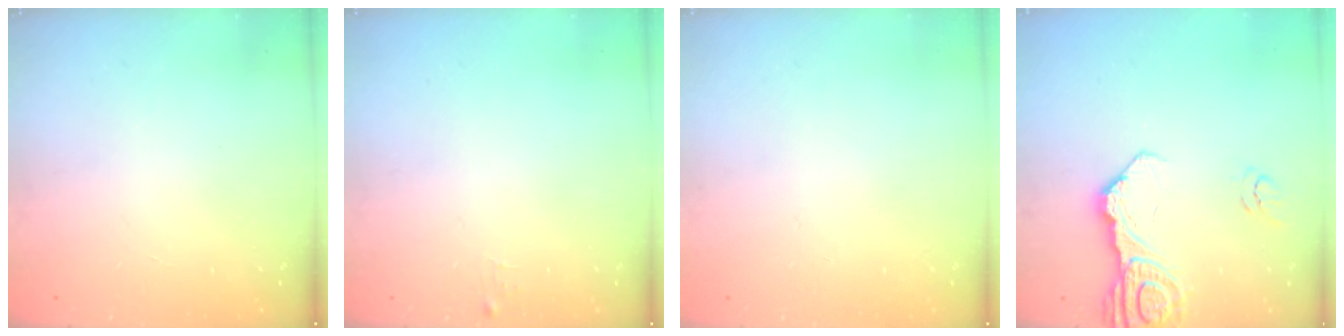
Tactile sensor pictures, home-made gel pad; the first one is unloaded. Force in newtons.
{"total": 4.0, "press": 4.0, "slide": 0.4}
{"total": 0.0}
{"total": 13.2, "press": 13.2, "slide": 1.4}